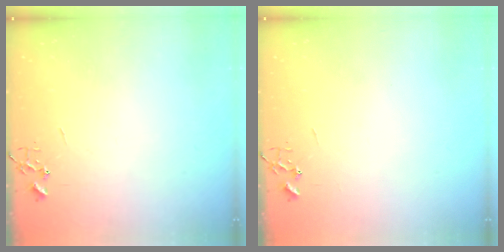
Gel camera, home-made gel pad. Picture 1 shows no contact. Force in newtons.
{"total": 0.0}